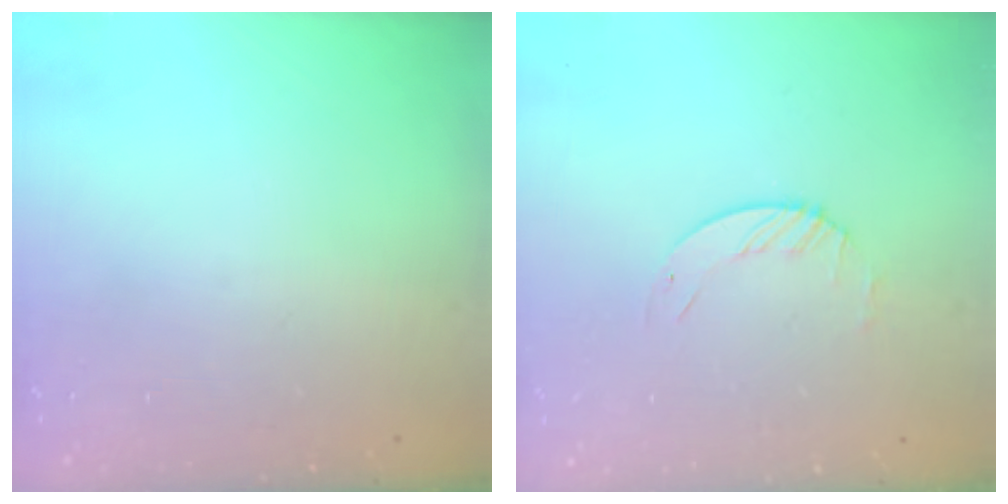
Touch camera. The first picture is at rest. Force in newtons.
{"total": 1.6, "press": 1.6, "slide": 0.2}